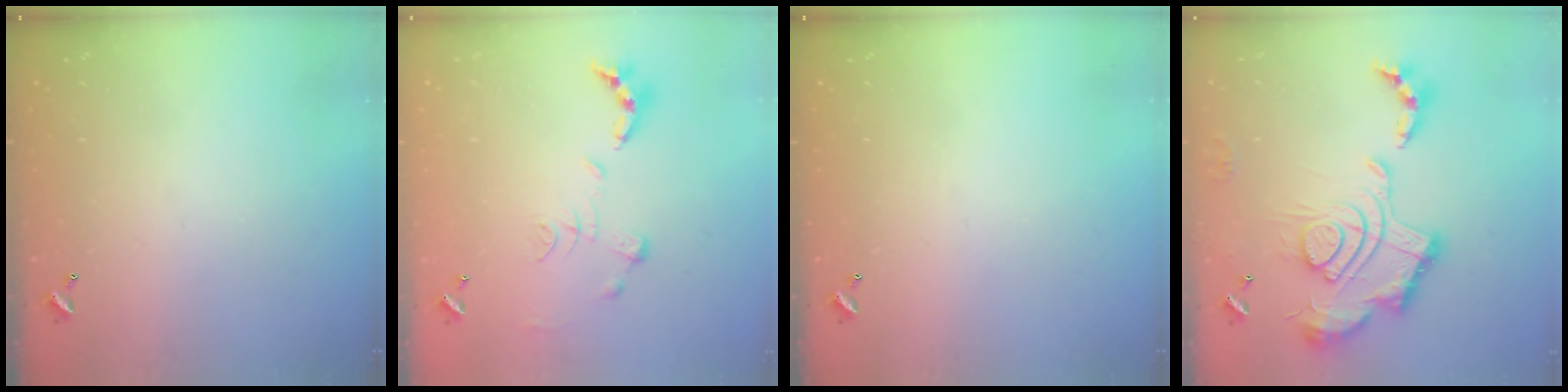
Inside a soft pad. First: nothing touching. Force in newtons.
{"total": 1.1, "press": 1.0, "slide": 0.4}
{"total": 0.0}
{"total": 2.5, "press": 1.9, "slide": 1.7}